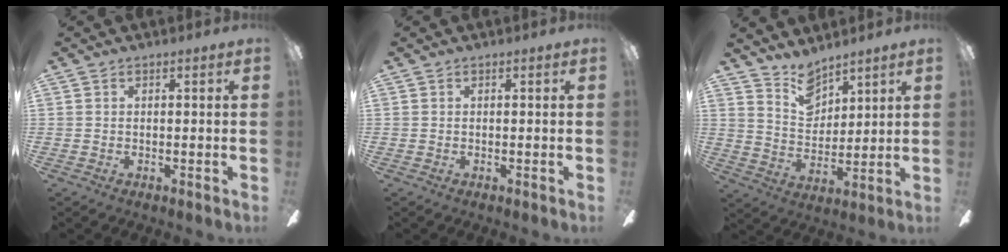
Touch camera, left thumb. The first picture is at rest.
{"total": 0.0}
{"total": 8.8, "force": [7.3, 4.5, 2.2], "torque": [-0.041, -0.045, 0.138]}